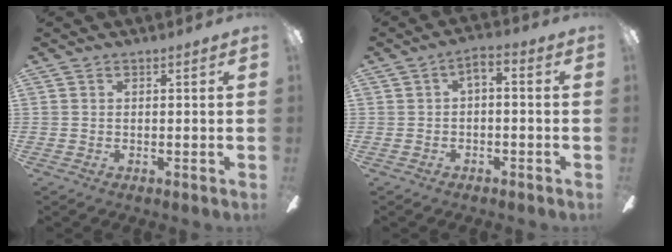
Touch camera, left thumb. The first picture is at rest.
{"total": 2.4, "force": [-1.5, 1.2, 1.4], "torque": [-0.024, 0.012, -0.031]}